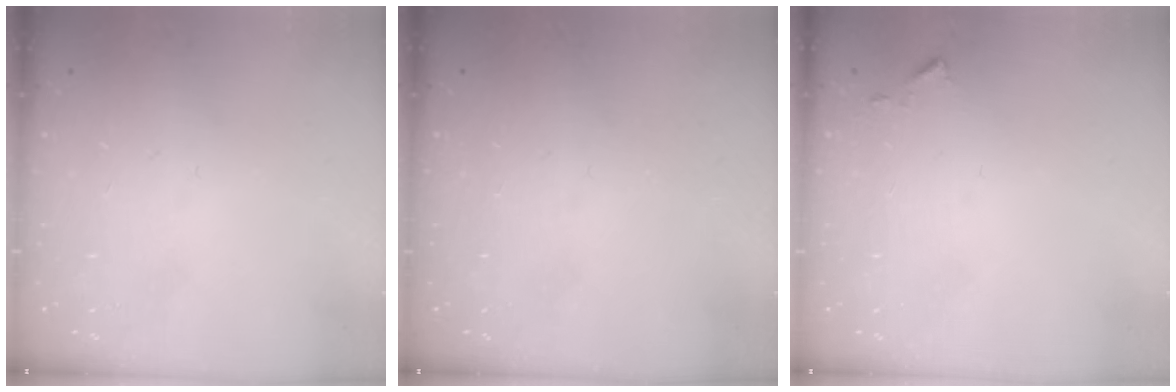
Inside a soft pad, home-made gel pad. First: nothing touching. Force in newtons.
{"total": 0.0}
{"total": 5.3, "press": 5.2, "slide": 0.5}